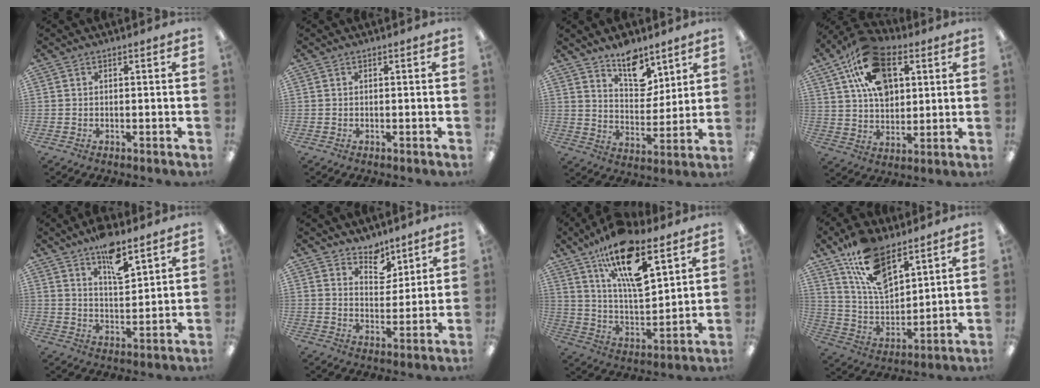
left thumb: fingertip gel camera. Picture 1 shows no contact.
{"total": 0.0}
{"total": 10.8, "force": [8.3, 5.5, 4.2], "torque": [-0.055, -0.054, 0.151]}
{"total": 16.3, "force": [7.4, 10.2, 10.3], "torque": [-0.172, -0.007, 0.138]}
{"total": 10.2, "force": [7.2, 3.8, 6.1], "torque": [-0.082, -0.044, 0.120]}
{"total": 6.8, "force": [5.7, 3.6, 1.0], "torque": [-0.004, -0.044, 0.103]}
{"total": 20.3, "force": [12.7, 7.6, 13.9], "torque": [-0.230, -0.065, 0.214]}
{"total": 15.7, "force": [10.5, 7.3, 9.1], "torque": [-0.178, -0.045, 0.194]}